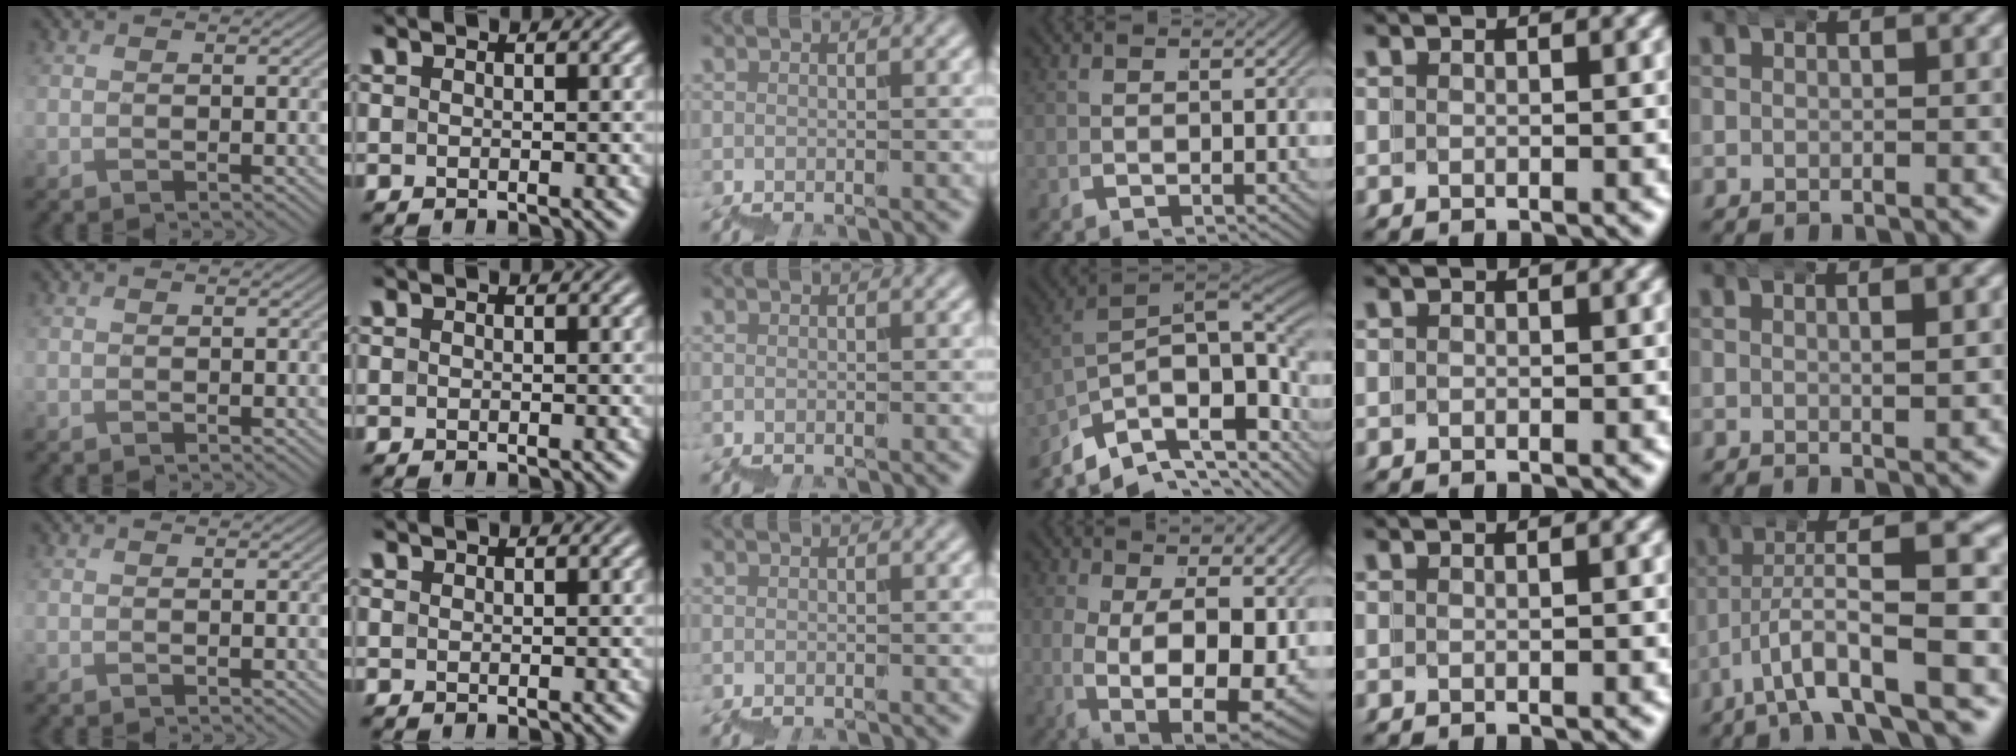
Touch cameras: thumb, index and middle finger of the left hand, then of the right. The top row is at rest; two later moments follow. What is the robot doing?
{"motion": "wrap", "object": "bubble wrap"}